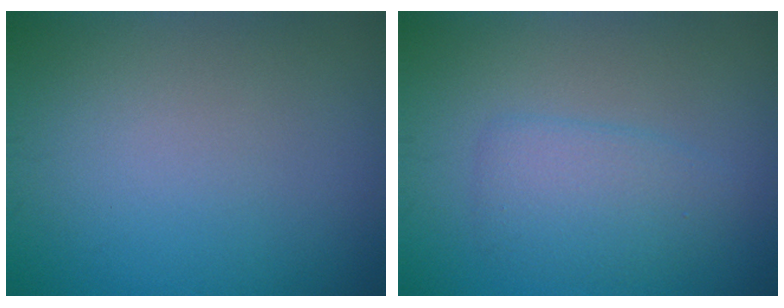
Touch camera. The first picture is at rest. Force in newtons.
{"total": 2.8, "press": 2.8, "slide": 0.1}